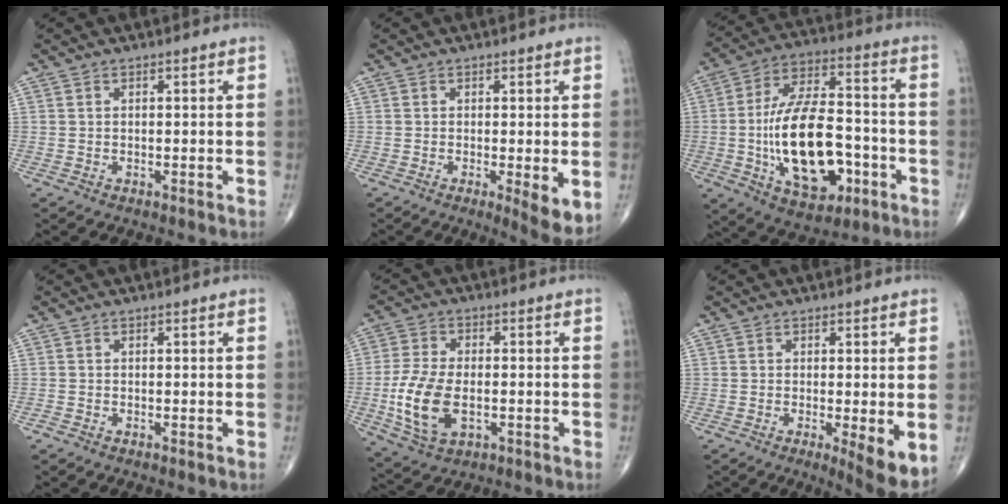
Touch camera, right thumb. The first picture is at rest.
{"total": 5.4, "force": [-0.9, 1.4, 5.1], "torque": [-0.078, -0.017, -0.014]}
{"total": 21.6, "force": [-5.0, 11.3, 17.7], "torque": [-0.291, 0.030, -0.072]}
{"total": 0.5, "force": [-0.4, 0.2, 0.3], "torque": [-0.010, -0.003, -0.012]}
{"total": 11.7, "force": [-2.4, 6.5, 9.4], "torque": [-0.197, 0.001, -0.039]}
{"total": 6.3, "force": [-1.2, 1.5, 6.0], "torque": [-0.090, -0.020, -0.019]}